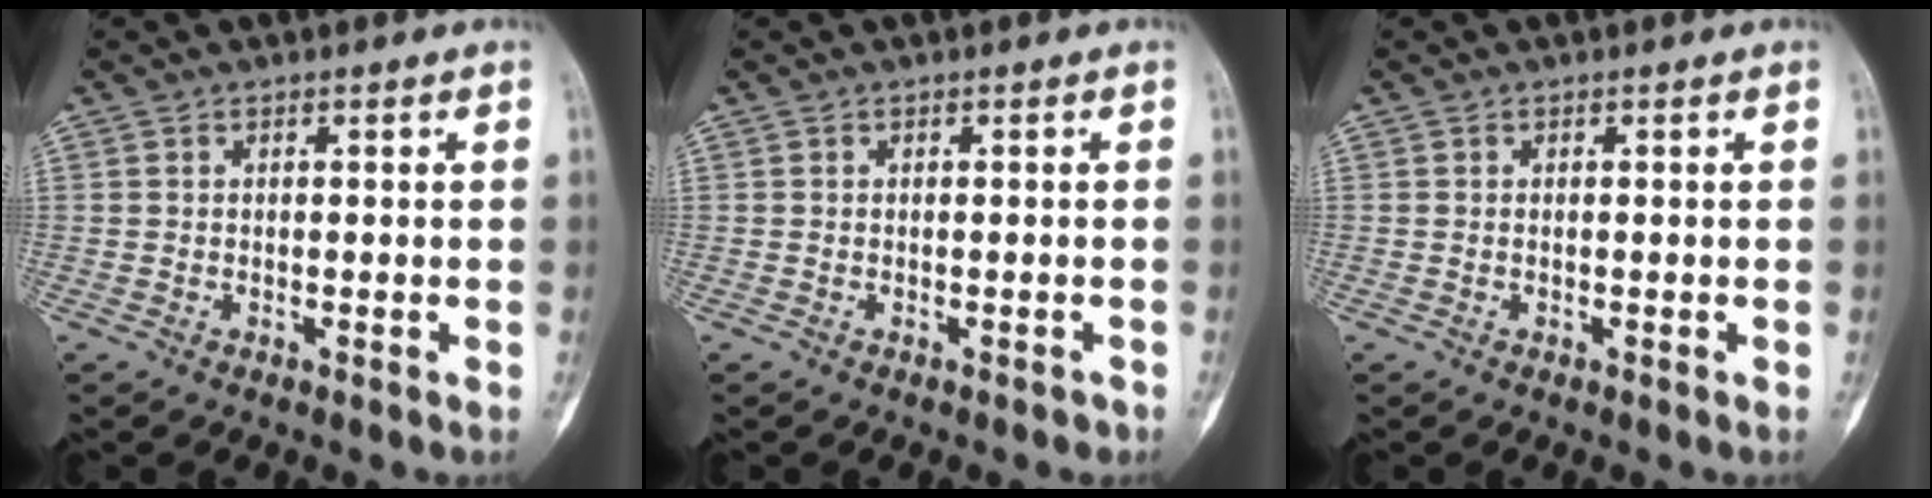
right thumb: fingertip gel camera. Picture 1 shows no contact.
{"total": 0.7, "force": [-0.5, 0.4, 0.3], "torque": [-0.005, 0.007, -0.003]}
{"total": 0.0}